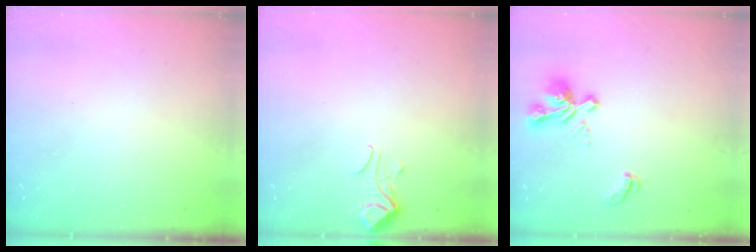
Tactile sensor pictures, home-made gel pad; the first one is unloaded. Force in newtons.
{"total": 2.4, "press": 2.4, "slide": 0.5}
{"total": 2.4, "press": 2.0, "slide": 1.3}